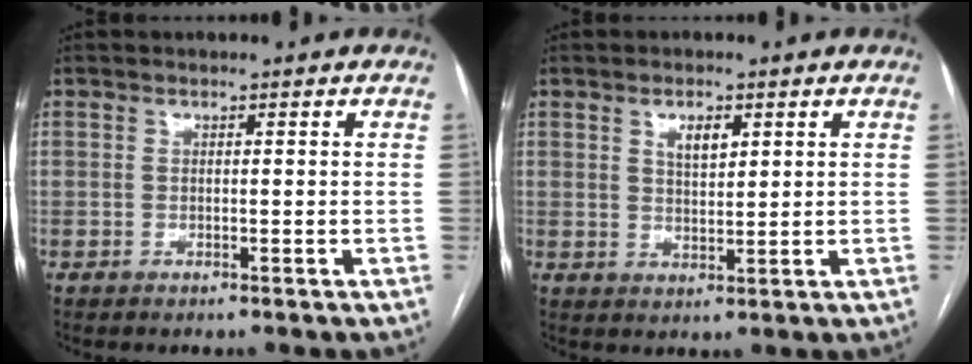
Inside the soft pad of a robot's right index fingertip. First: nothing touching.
{"total": 3.6, "force": [1.6, 1.6, 2.8], "torque": [-0.049, 0.000, 0.029]}